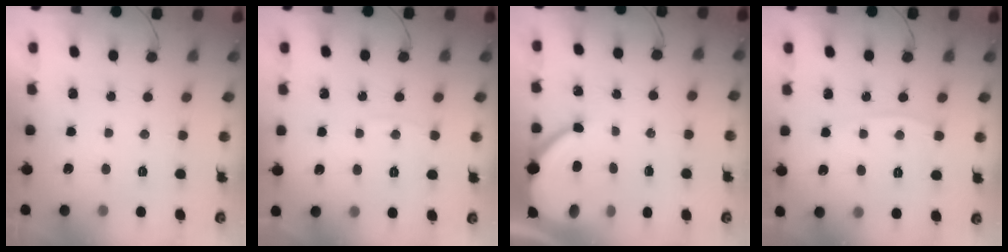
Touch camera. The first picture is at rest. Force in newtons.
{"total": 3.9, "press": 3.9, "slide": 0.6}
{"total": 7.4, "press": 7.4, "slide": 0.8}
{"total": 7.0, "press": 6.9, "slide": 1.0}